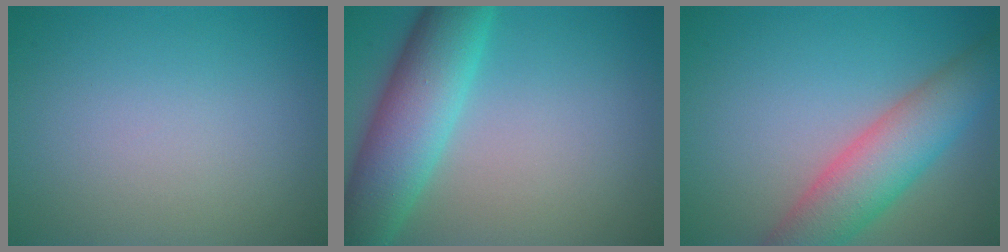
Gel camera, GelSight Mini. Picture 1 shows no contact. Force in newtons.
{"total": 7.7, "press": 7.7, "slide": 0.2}
{"total": 6.4, "press": 6.4, "slide": 0.2}